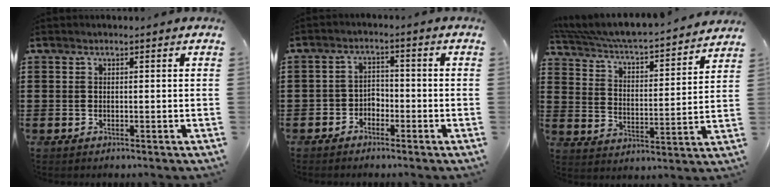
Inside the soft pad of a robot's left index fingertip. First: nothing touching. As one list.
[{"total": 2.7, "force": [-2.4, 1.3, 0.2], "torque": [-0.013, 0.005, -0.053]}, {"total": 4.1, "force": [3.9, 0.1, 1.3], "torque": [-0.048, -0.041, 0.057]}]